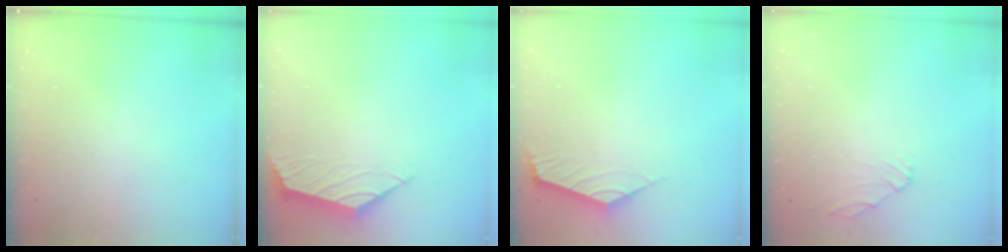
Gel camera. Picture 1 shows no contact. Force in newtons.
{"total": 2.1, "press": 2.0, "slide": 0.5}
{"total": 2.3, "press": 2.3, "slide": 0.6}
{"total": 0.6, "press": 0.5, "slide": 0.3}